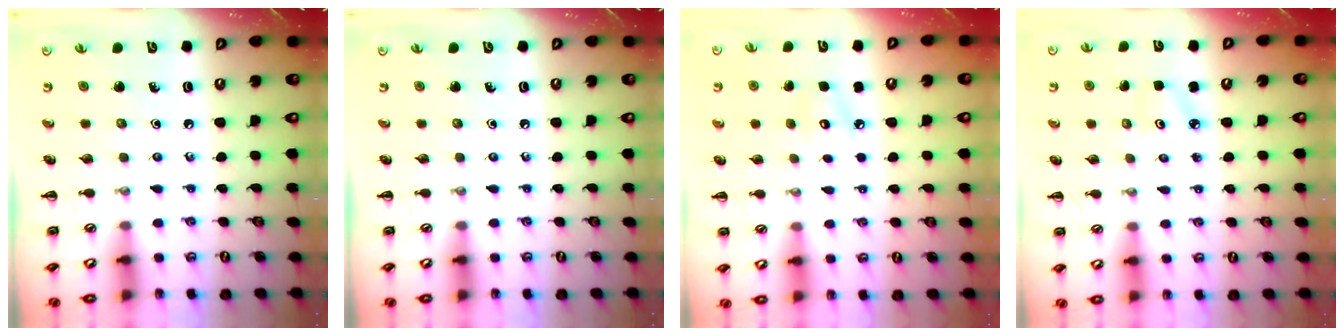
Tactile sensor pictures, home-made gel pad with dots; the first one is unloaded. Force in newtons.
{"total": 0.0}
{"total": 4.8, "press": 4.6, "slide": 1.3}
{"total": 2.7, "press": 2.6, "slide": 0.8}